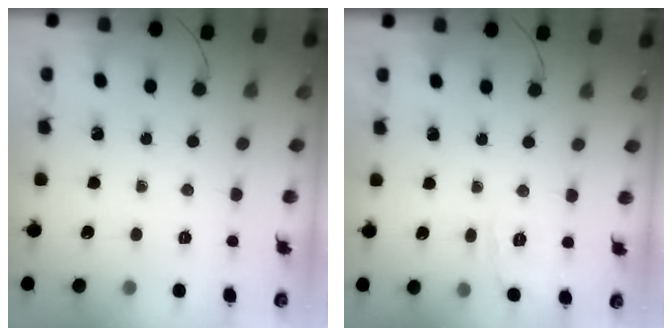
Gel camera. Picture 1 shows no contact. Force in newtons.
{"total": 10.0, "press": 9.9, "slide": 1.4}